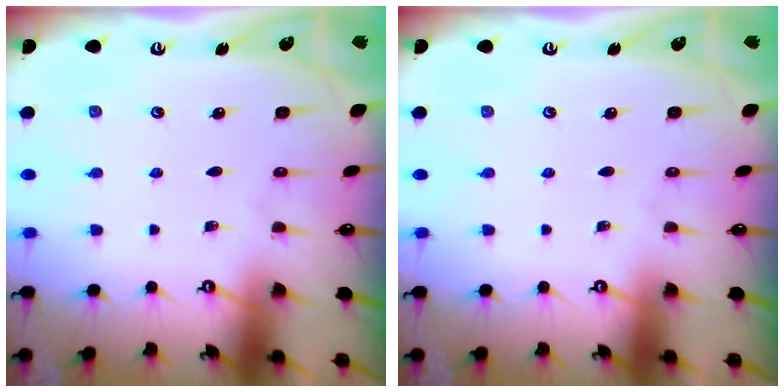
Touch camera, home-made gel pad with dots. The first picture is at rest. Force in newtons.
{"total": 0.0}